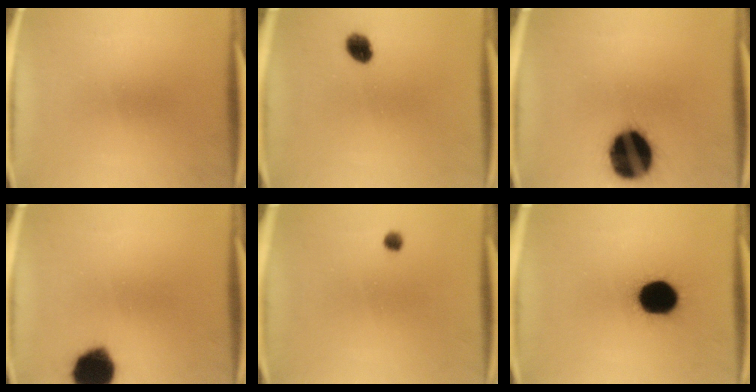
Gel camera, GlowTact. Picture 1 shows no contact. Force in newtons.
{"total": 4.2}
{"total": 19.8}
{"total": 13.1}
{"total": 1.3}
{"total": 16.3}